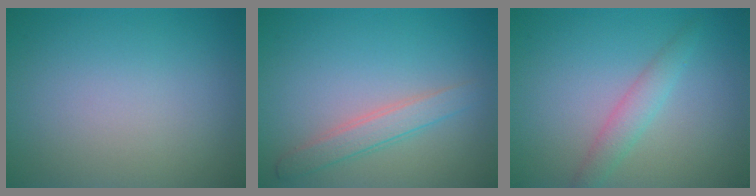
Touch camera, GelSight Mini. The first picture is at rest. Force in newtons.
{"total": 2.3, "press": 2.3, "slide": 0.1}
{"total": 1.6, "press": 1.6, "slide": 0.1}